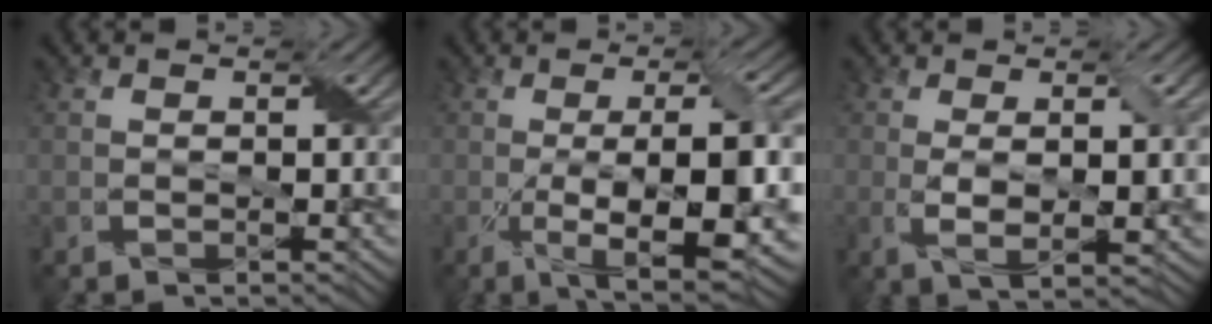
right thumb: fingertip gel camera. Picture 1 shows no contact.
{"total": 11.5, "force": [-2.4, 3.1, 10.8], "torque": [-0.170, -0.001, -0.026]}
{"total": 4.7, "force": [0.5, 1.2, 4.6], "torque": [-0.089, -0.005, 0.012]}